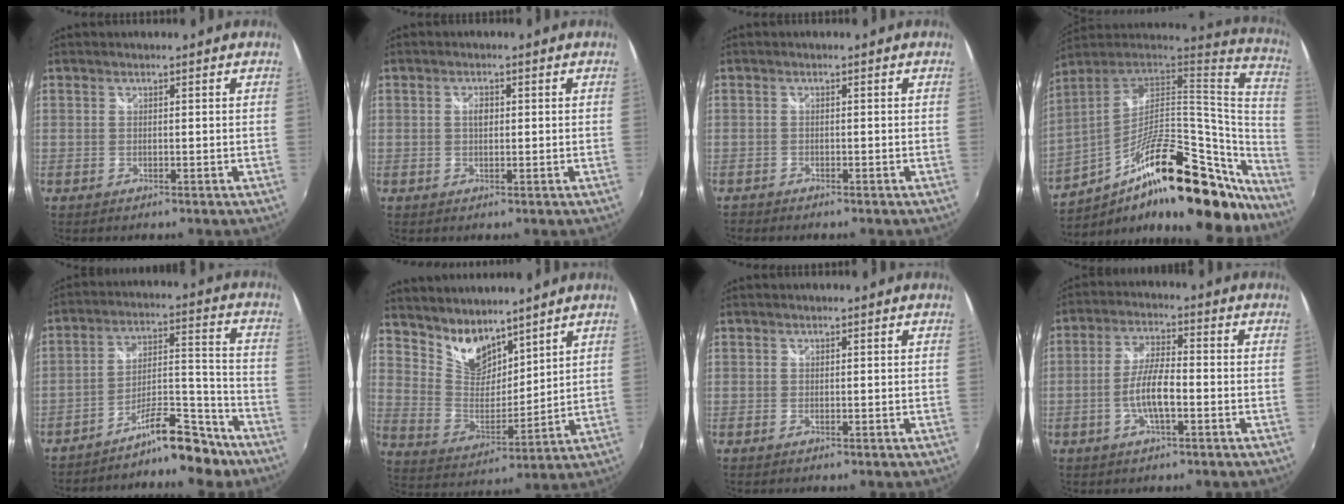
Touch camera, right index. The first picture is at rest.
{"total": 1.7, "force": [0.2, 1.1, 1.3], "torque": [-0.022, 0.005, 0.002]}
{"total": 1.4, "force": [-1.3, 0.5, 0.2], "torque": [-0.012, -0.004, -0.024]}
{"total": 34.0, "force": [-20.1, 11.9, 24.7], "torque": [-0.370, -0.005, -0.305]}
{"total": 11.1, "force": [-9.3, 3.0, 5.2], "torque": [-0.082, 0.042, -0.143]}
{"total": 10.8, "force": [8.8, 5.1, 3.6], "torque": [-0.074, 0.003, 0.179]}
{"total": 0.0}
{"total": 7.1, "force": [-2.3, 1.6, 6.5], "torque": [-0.130, 0.006, -0.043]}